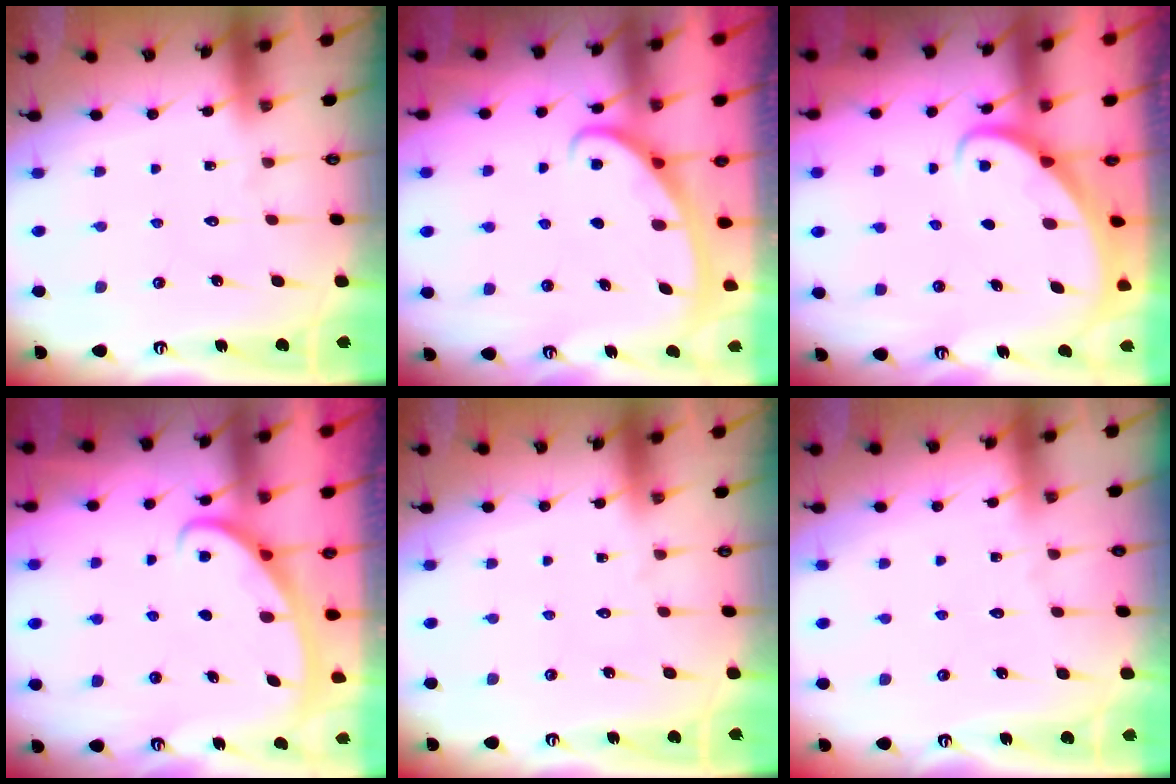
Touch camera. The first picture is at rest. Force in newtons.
{"total": 2.8, "press": 2.8, "slide": 0.4}
{"total": 2.2, "press": 2.2, "slide": 0.2}
{"total": 2.8, "press": 2.8, "slide": 0.4}
{"total": 0.0}
{"total": 1.8, "press": 1.7, "slide": 0.2}